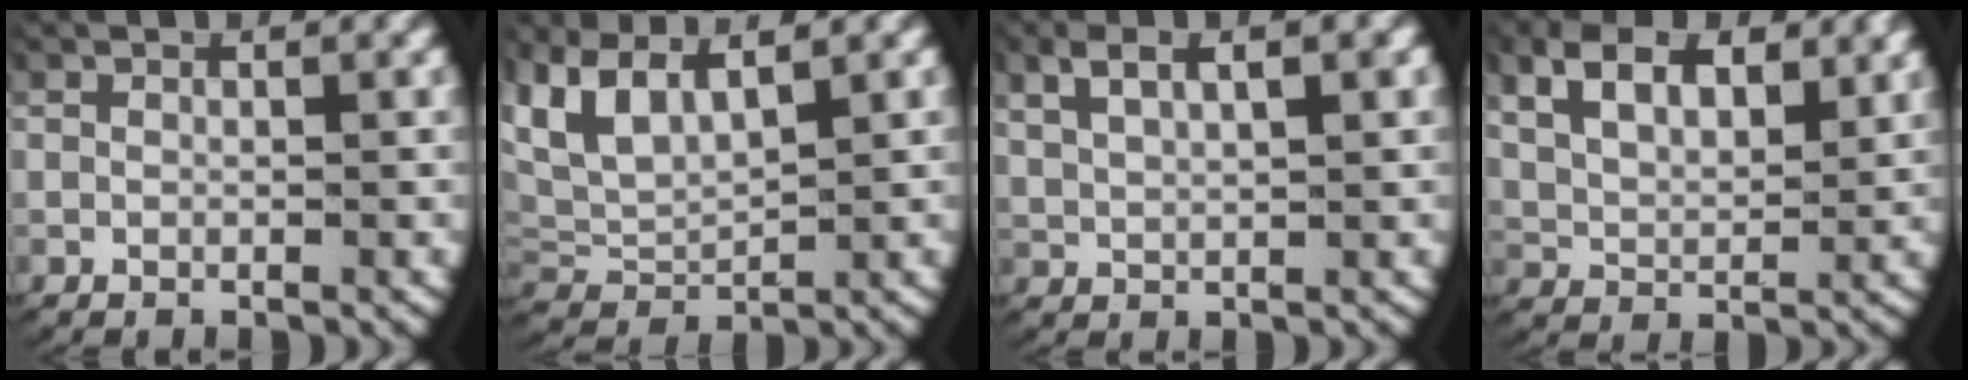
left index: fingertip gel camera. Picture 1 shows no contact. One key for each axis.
{"total": 6.7, "fx": 1.8, "fy": 5.0, "fz": 4.1, "tx": -0.126, "ty": -0.012, "tz": 0.037}
{"total": 4.0, "fx": 2.5, "fy": 1.5, "fz": 2.8, "tx": -0.046, "ty": 0.015, "tz": 0.046}
{"total": 7.1, "fx": 3.5, "fy": 4.7, "fz": 4.0, "tx": -0.083, "ty": 0.000, "tz": 0.053}